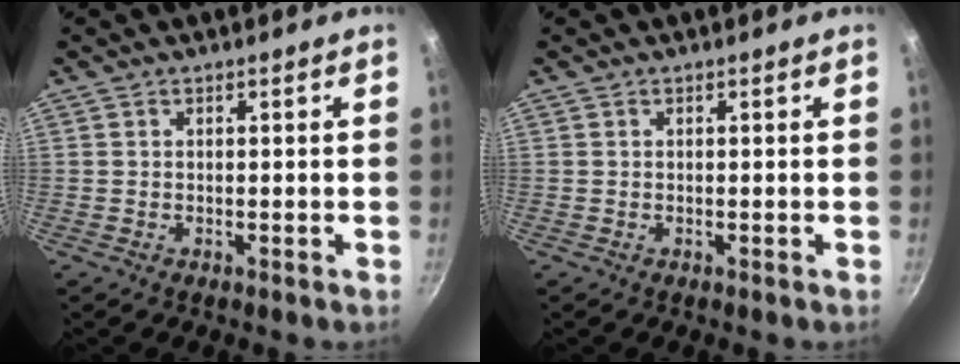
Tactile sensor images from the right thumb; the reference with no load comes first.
{"total": 0.0}